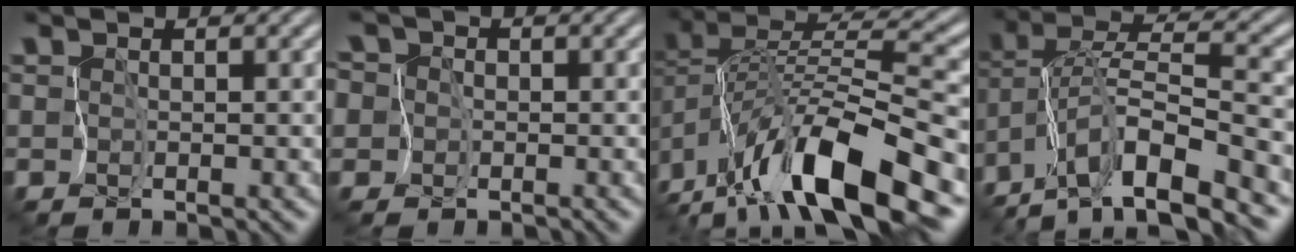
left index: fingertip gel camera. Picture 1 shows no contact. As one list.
[{"total": 5.9, "force": [-0.5, 5.5, 2.1], "torque": [-0.064, 0.015, -0.063]}, {"total": 12.8, "force": [-7.8, 3.1, 9.7], "torque": [-0.183, 0.019, -0.150]}, {"total": 9.0, "force": [-6.7, 1.3, 5.9], "torque": [-0.107, 0.015, -0.134]}]